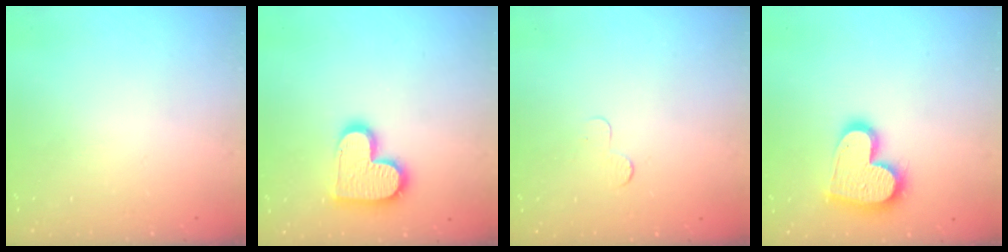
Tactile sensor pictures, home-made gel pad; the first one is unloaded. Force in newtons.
{"total": 14.2, "press": 14.2, "slide": 0.9}
{"total": 2.3, "press": 2.3, "slide": 0.2}
{"total": 16.9, "press": 16.8, "slide": 1.3}